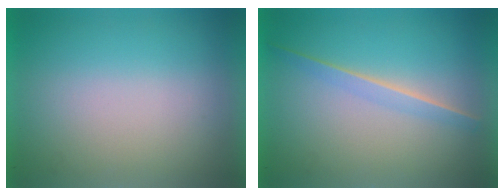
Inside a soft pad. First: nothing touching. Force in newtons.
{"total": 1.3}